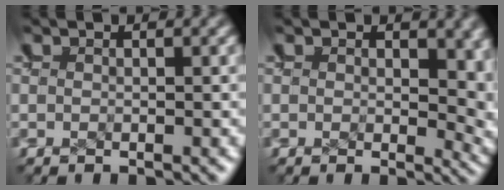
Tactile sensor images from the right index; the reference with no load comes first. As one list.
[{"total": 4.0, "force": [0.9, 2.2, 3.2], "torque": [-0.028, -0.008, 0.012]}]